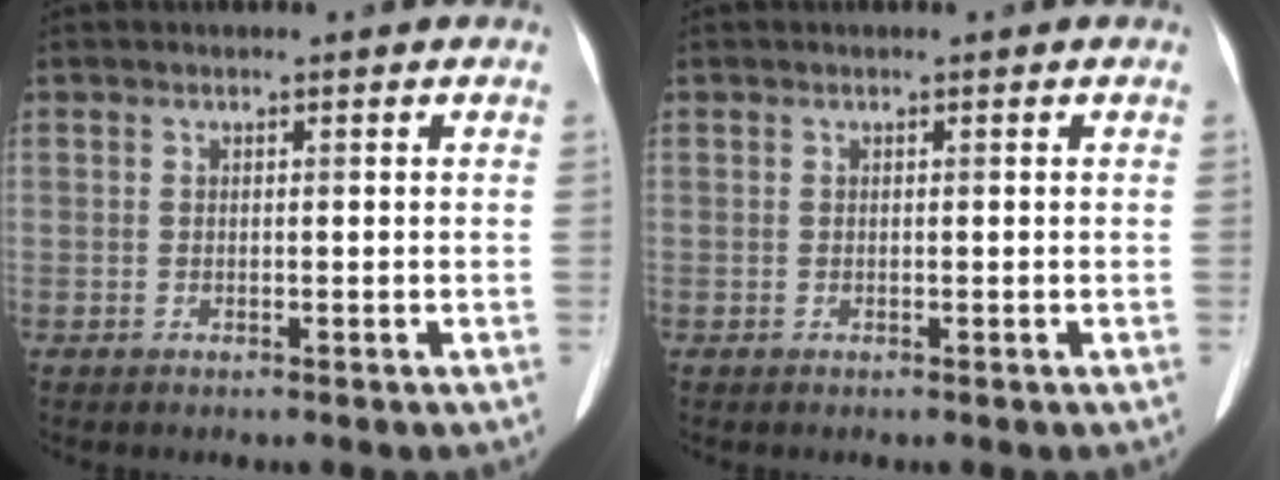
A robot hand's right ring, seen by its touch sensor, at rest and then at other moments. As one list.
[{"total": 0.0}]